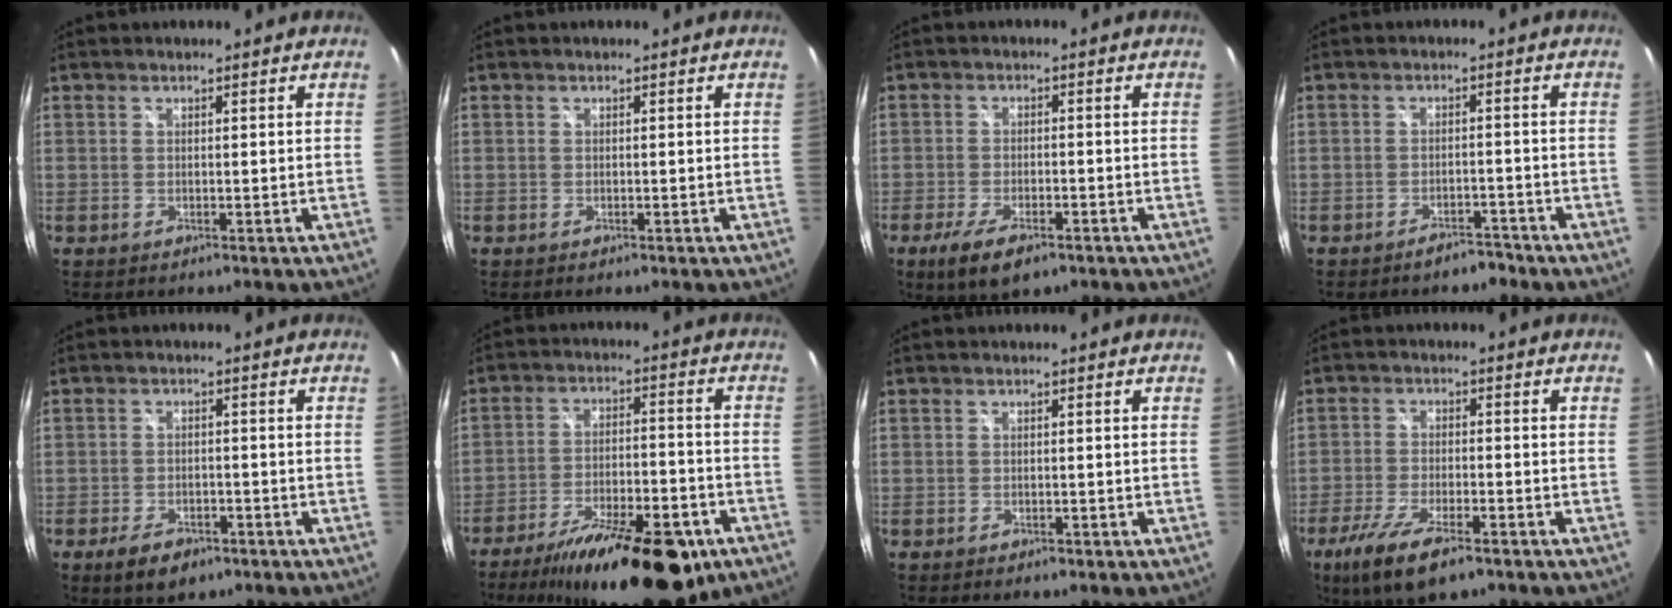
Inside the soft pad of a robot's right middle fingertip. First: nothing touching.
{"total": 0.0}
{"total": 8.0, "force": [-5.0, 2.8, 5.6], "torque": [-0.127, -0.022, -0.084]}
{"total": 3.6, "force": [-3.1, 1.5, 1.2], "torque": [-0.026, 0.008, -0.040]}
{"total": 6.3, "force": [-4.0, 3.1, 3.6], "torque": [-0.084, -0.006, -0.062]}
{"total": 22.0, "force": [-14.9, 7.4, 14.3], "torque": [-0.238, -0.024, -0.216]}
{"total": 1.4, "force": [-1.0, 0.6, 0.7], "torque": [-0.013, -0.002, -0.014]}
{"total": 11.4, "force": [-7.4, 3.2, 8.1], "torque": [-0.181, -0.035, -0.133]}